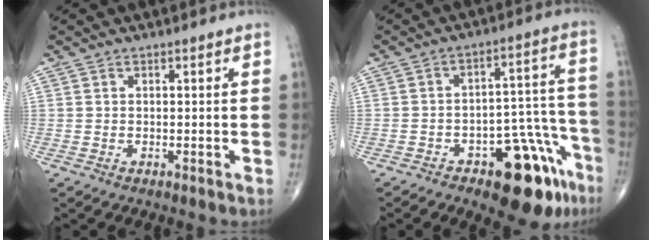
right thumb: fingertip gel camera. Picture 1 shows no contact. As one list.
[{"total": 15.8, "force": [-9.1, 6.8, 11.0], "torque": [-0.091, 0.080, -0.118]}]